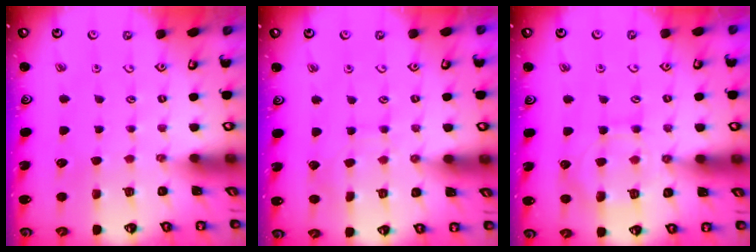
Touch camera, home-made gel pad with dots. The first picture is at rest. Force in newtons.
{"total": 5.2, "press": 5.2, "slide": 0.5}
{"total": 10.0, "press": 10.0, "slide": 1.0}